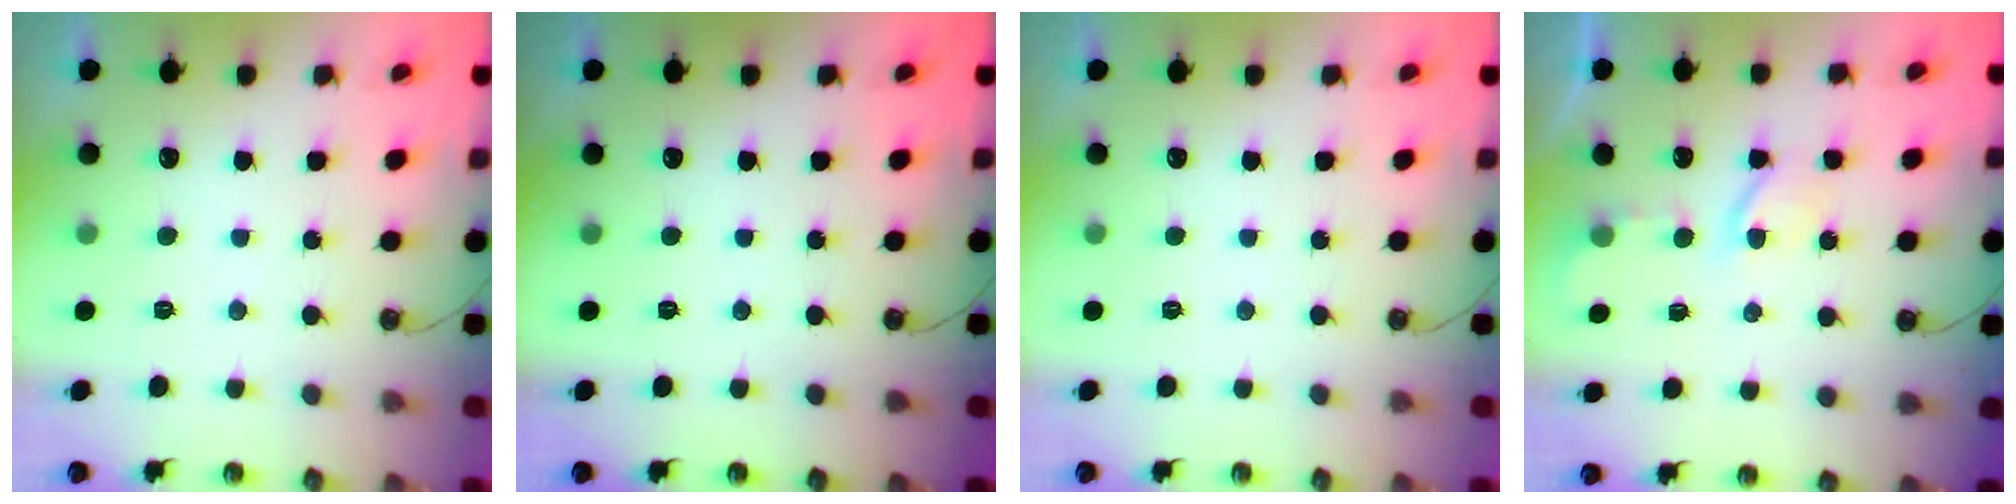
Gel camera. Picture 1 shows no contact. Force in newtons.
{"total": 0.0}
{"total": 0.0}
{"total": 3.6, "press": 3.5, "slide": 0.6}